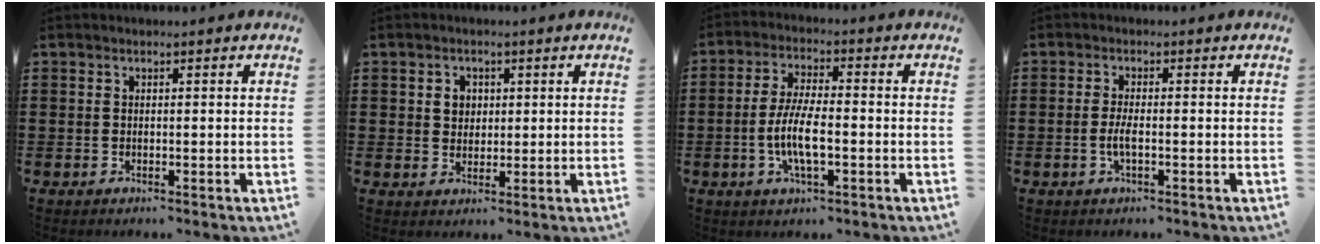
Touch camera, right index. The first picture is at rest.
{"total": 2.6, "force": [0.6, 2.2, 1.2], "torque": [-0.031, 0.010, 0.009]}
{"total": 7.3, "force": [-1.8, 2.1, 6.8], "torque": [-0.147, -0.010, -0.039]}
{"total": 2.6, "force": [-0.7, 0.5, 2.5], "torque": [-0.058, -0.006, -0.017]}